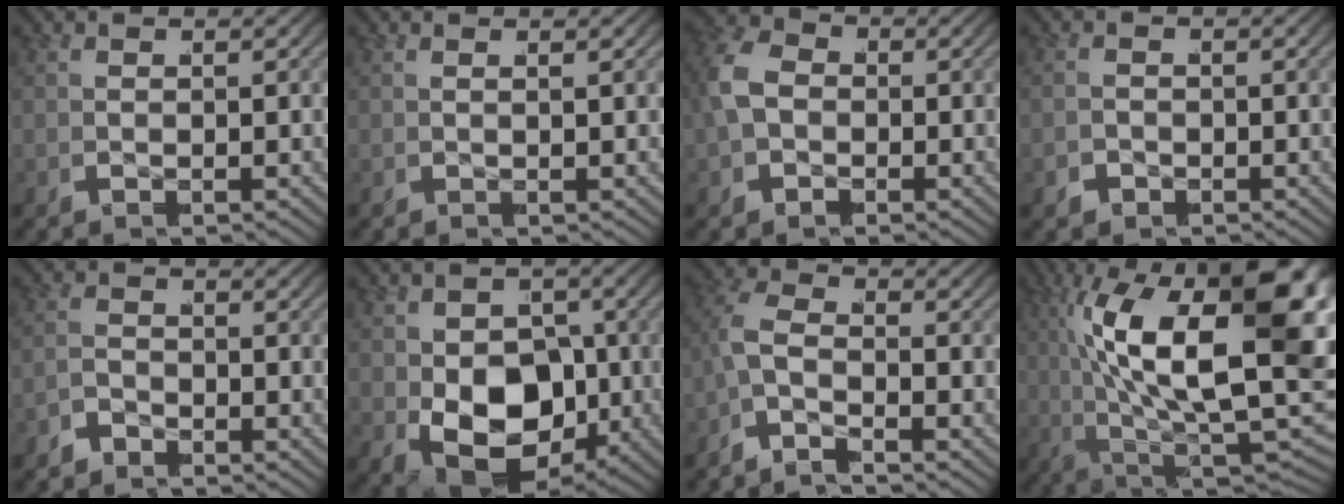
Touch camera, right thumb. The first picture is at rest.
{"total": 0.7, "force": [0.4, -0.6, 0.1], "torque": [-0.001, 0.007, 0.007]}
{"total": 6.8, "force": [0.0, 5.7, 3.7], "torque": [-0.099, -0.015, 0.004]}
{"total": 1.3, "force": [-1.0, 0.9, 0.0], "torque": [-0.008, -0.007, -0.015]}
{"total": 1.9, "force": [-1.9, 0.1, -0.5], "torque": [0.016, 0.000, -0.039]}
{"total": 12.6, "force": [-1.9, 8.9, 8.7], "torque": [-0.185, -0.062, -0.004]}
{"total": 3.2, "force": [-1.3, 1.9, 2.3], "torque": [-0.062, -0.010, -0.033]}
{"total": 22.3, "force": [1.8, 12.2, 18.6], "torque": [-0.322, -0.046, 0.050]}